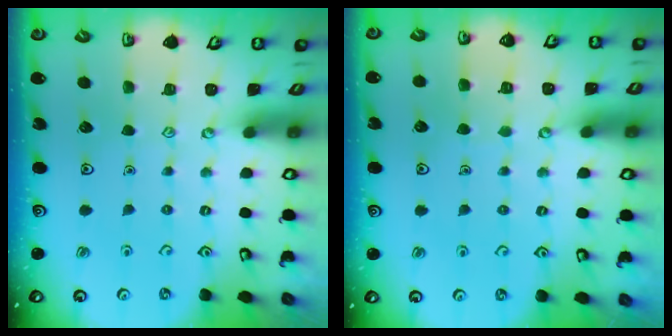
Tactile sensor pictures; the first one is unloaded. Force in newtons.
{"total": 3.4, "press": 3.4, "slide": 0.3}